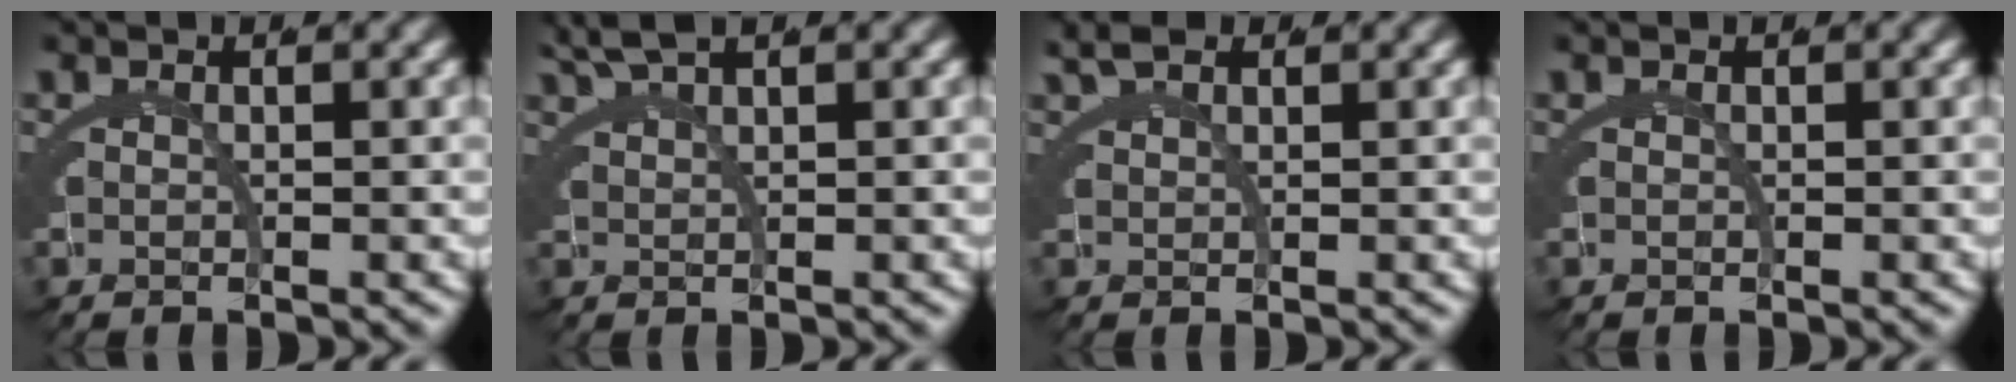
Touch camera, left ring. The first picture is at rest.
{"total": 2.7, "force": [2.5, -0.5, 0.7], "torque": [-0.012, 0.012, 0.047]}
{"total": 3.1, "force": [2.4, 1.2, 1.4], "torque": [-0.022, 0.015, 0.034]}
{"total": 0.0}